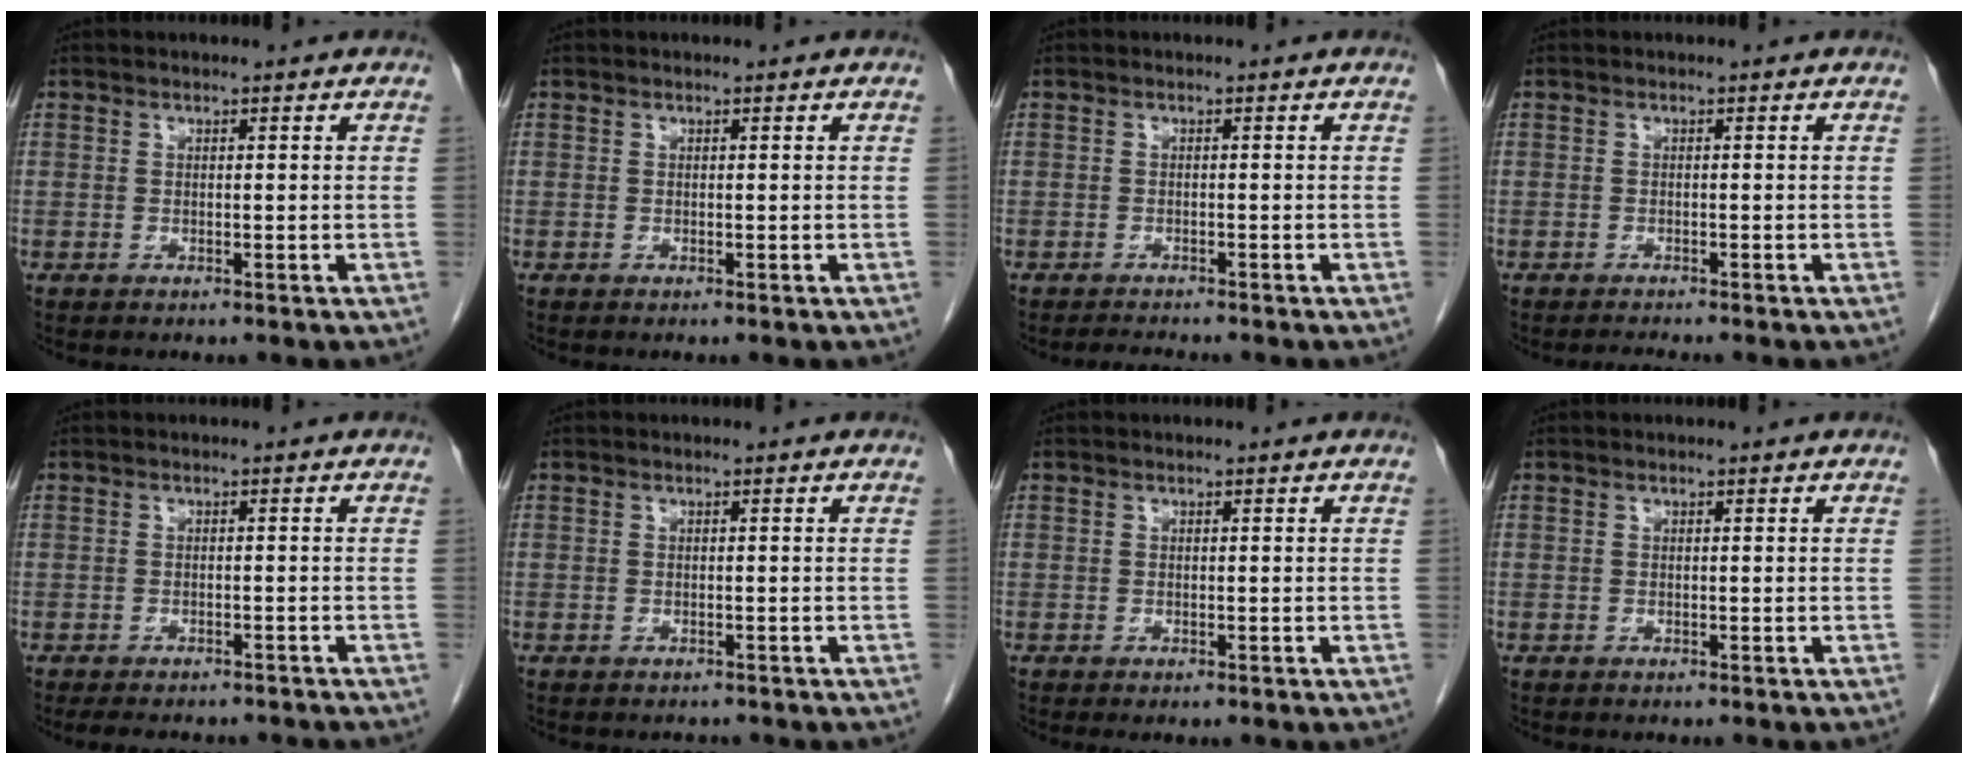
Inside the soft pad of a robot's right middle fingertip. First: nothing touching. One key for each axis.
{"total": 0.0}
{"total": 1.7, "fx": -1.7, "fy": 0.0, "fz": 0.4, "tx": -0.011, "ty": -0.007, "tz": -0.025}
{"total": 1.1, "fx": -1.0, "fy": -0.2, "fz": 0.1, "tx": -0.008, "ty": -0.006, "tz": -0.015}
{"total": 8.4, "fx": -7.5, "fy": 2.4, "fz": 2.9, "tx": -0.037, "ty": 0.000, "tz": -0.088}
{"total": 1.7, "fx": -1.5, "fy": 0.8, "fz": 0.2, "tx": -0.007, "ty": -0.001, "tz": -0.020}
{"total": 0.9, "fx": -0.6, "fy": 0.4, "fz": 0.5, "tx": -0.006, "ty": -0.001, "tz": -0.006}
{"total": 0.0}